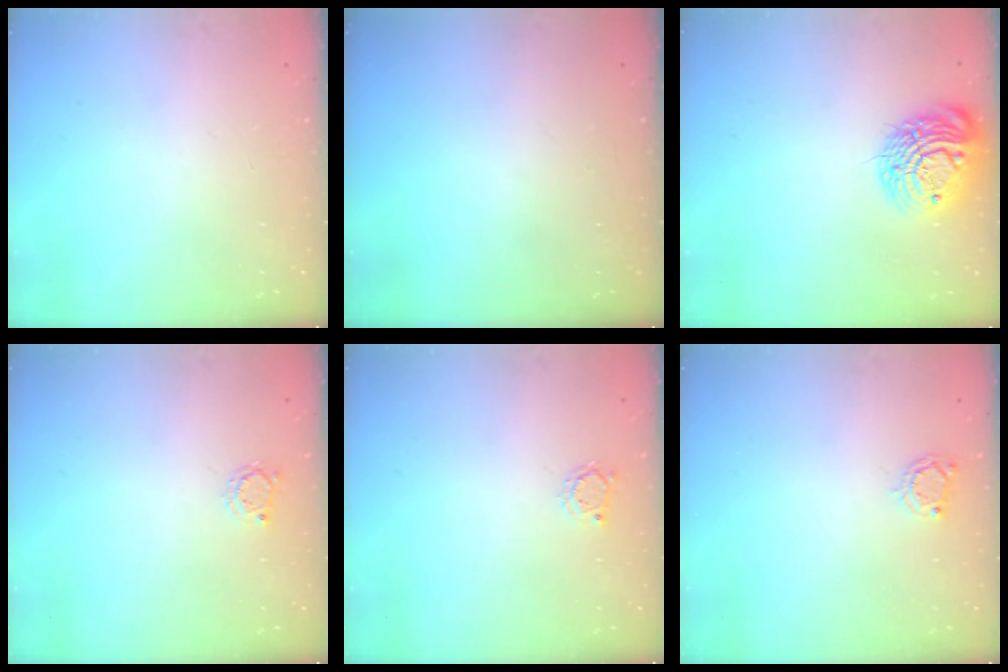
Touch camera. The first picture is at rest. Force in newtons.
{"total": 0.0}
{"total": 15.5, "press": 15.4, "slide": 1.1}
{"total": 2.6, "press": 2.6, "slide": 0.4}
{"total": 2.6, "press": 2.6, "slide": 0.4}
{"total": 3.0, "press": 3.0, "slide": 0.4}